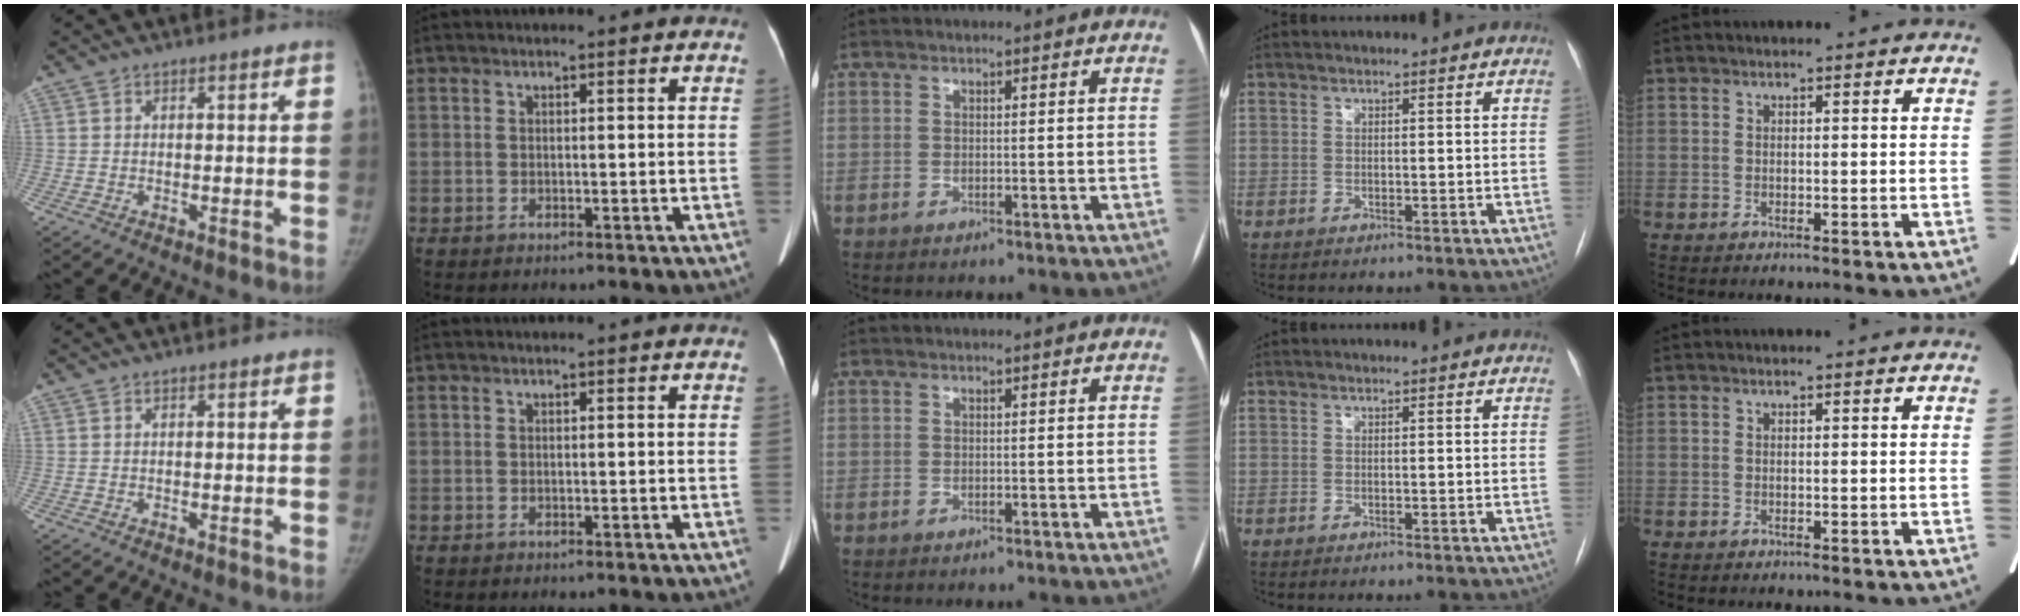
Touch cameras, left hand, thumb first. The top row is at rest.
{}